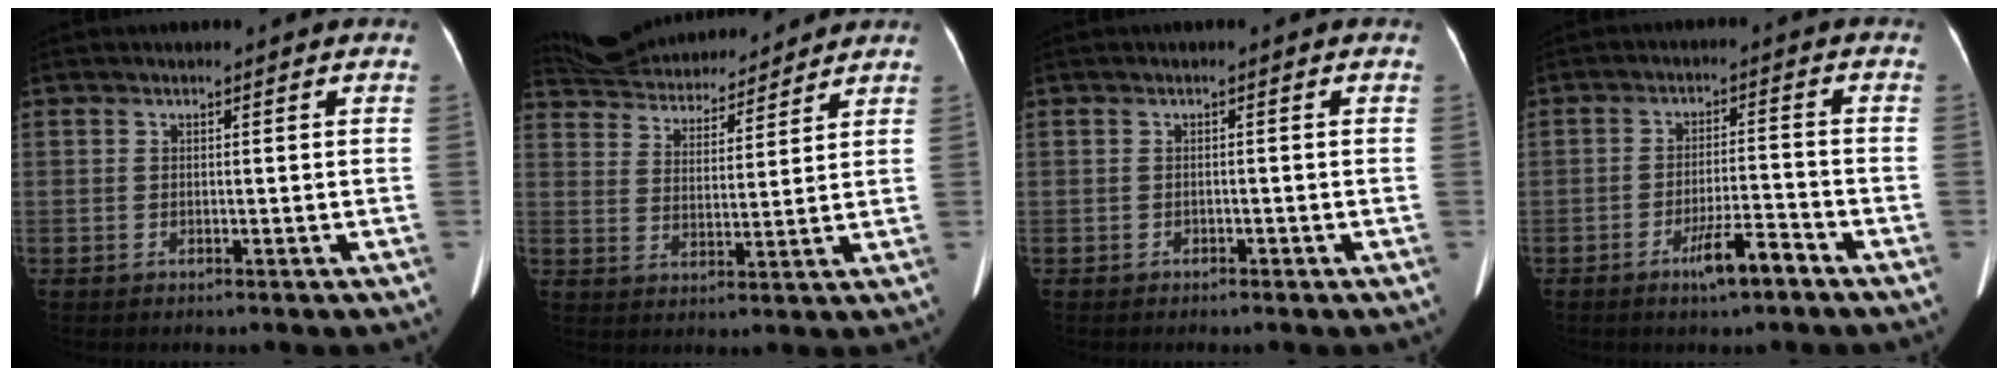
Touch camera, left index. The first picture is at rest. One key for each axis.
{"total": 14.8, "fx": 13.9, "fy": 3.2, "fz": 3.8, "tx": -0.069, "ty": 0.026, "tz": 0.223}
{"total": 0.6, "fx": -0.6, "fy": 0.2, "fz": 0.1, "tx": -0.005, "ty": -0.001, "tz": -0.011}
{"total": 5.7, "fx": -4.0, "fy": 0.6, "fz": 4.1, "tx": -0.075, "ty": -0.005, "tz": -0.068}